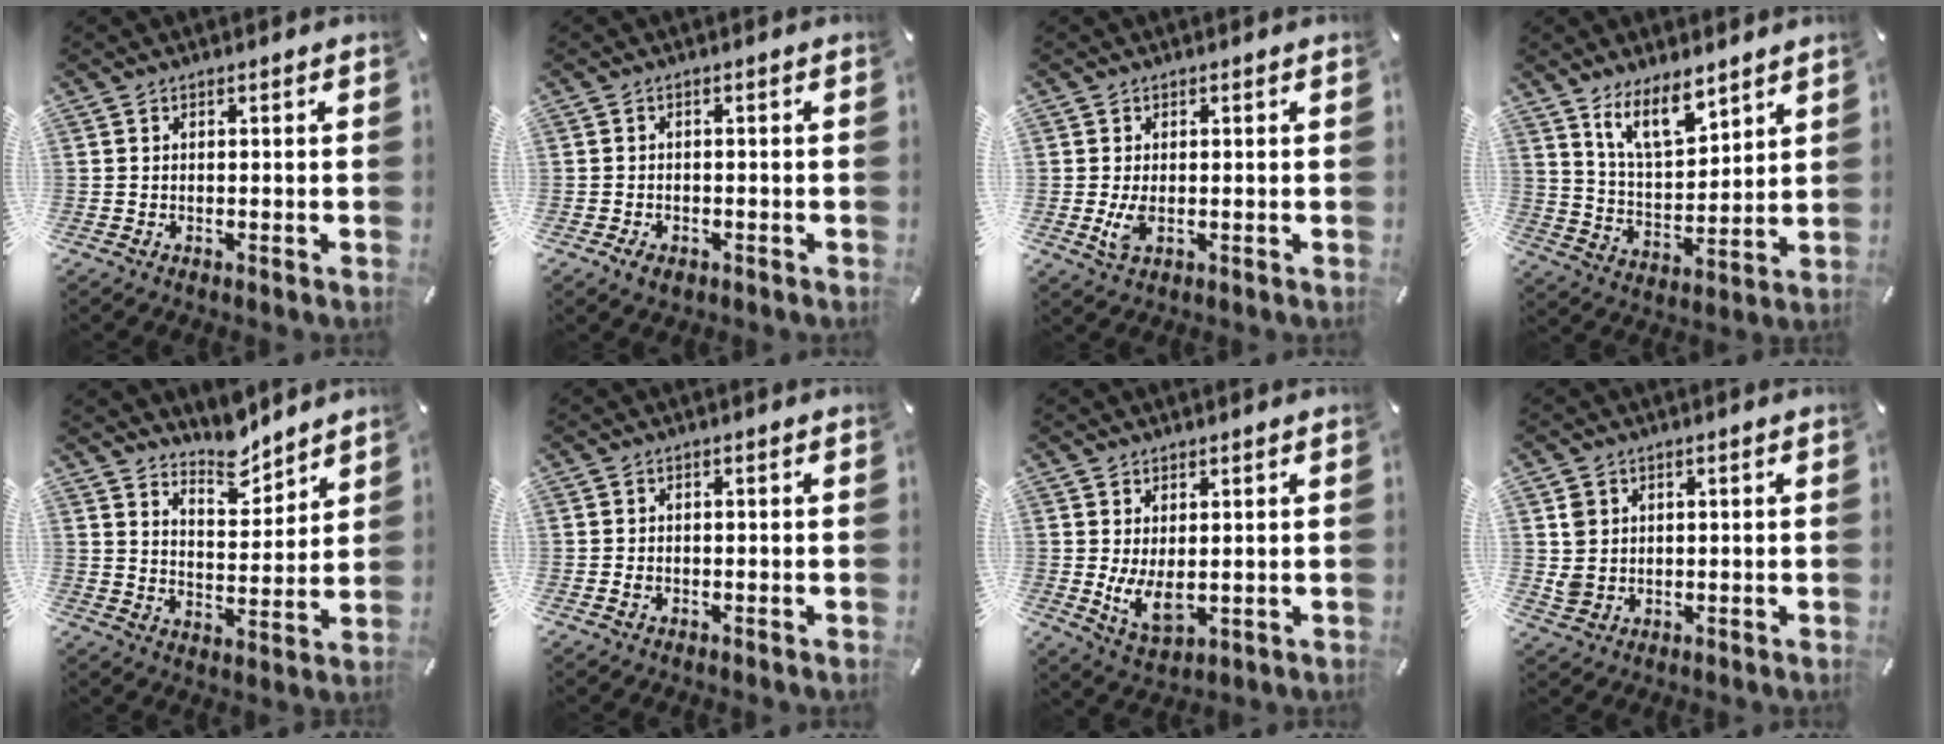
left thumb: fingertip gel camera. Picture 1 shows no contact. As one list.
[{"total": 2.0, "force": [-1.1, 1.3, 1.0], "torque": [-0.026, 0.001, -0.024]}, {"total": 3.6, "force": [-0.1, 2.2, 2.8], "torque": [-0.056, -0.006, -0.003]}, {"total": 11.6, "force": [8.7, 4.7, 6.1], "torque": [-0.121, -0.047, 0.162]}, {"total": 8.6, "force": [7.9, 3.1, 1.1], "torque": [-0.015, -0.066, 0.148]}, {"total": 1.1, "force": [-0.3, 0.8, 0.7], "torque": [-0.015, 0.002, -0.007]}, {"total": 7.3, "force": [0.7, 3.9, 6.2], "torque": [-0.125, -0.017, 0.012]}, {"total": 4.1, "force": [1.0, 3.9, 0.9], "torque": [-0.015, -0.003, 0.016]}]